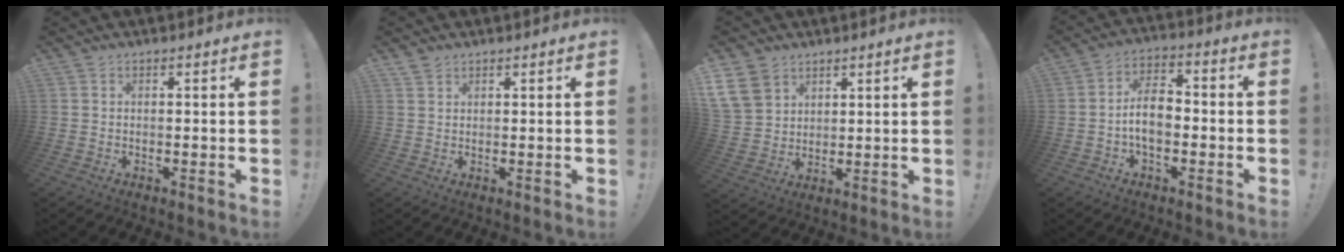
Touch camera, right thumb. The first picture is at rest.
{"total": 1.7, "force": [1.5, 0.6, 0.3], "torque": [-0.004, -0.009, 0.029]}
{"total": 10.4, "force": [6.0, 7.7, 3.6], "torque": [-0.067, -0.032, 0.122]}
{"total": 9.4, "force": [-2.2, 5.6, 7.3], "torque": [-0.140, 0.018, -0.038]}